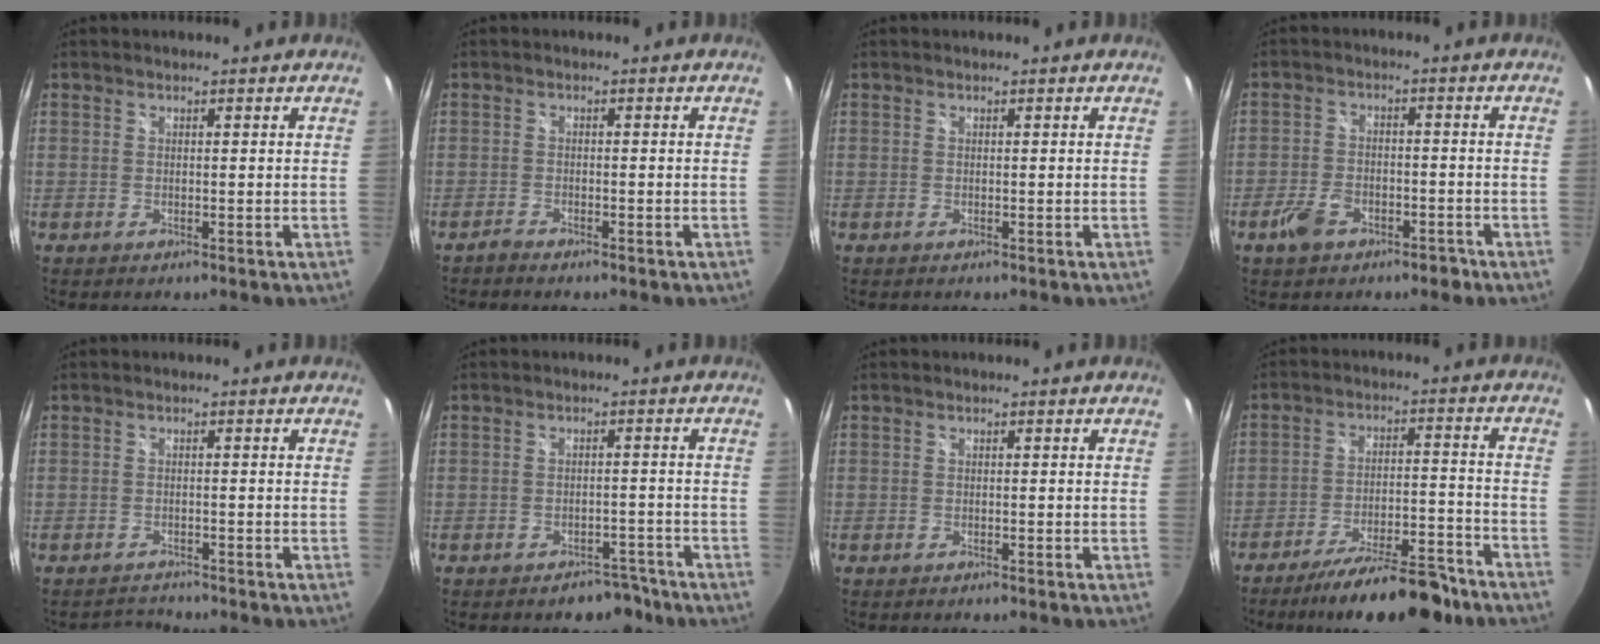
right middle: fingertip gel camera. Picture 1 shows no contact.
{"total": 2.0, "force": [-1.8, 0.7, 0.8], "torque": [-0.022, -0.001, -0.029]}
{"total": 0.0}
{"total": 6.3, "force": [-3.9, 3.8, 3.3], "torque": [-0.074, 0.005, -0.058]}
{"total": 2.1, "force": [-2.0, 0.1, -0.5], "torque": [0.000, 0.002, -0.038]}
{"total": 4.9, "force": [-3.8, 2.7, 1.2], "torque": [-0.019, 0.016, -0.042]}
{"total": 0.5, "force": [-0.5, 0.1, 0.2], "torque": [-0.003, -0.002, -0.009]}
{"total": 16.7, "force": [-13.5, 4.0, 9.0], "torque": [-0.153, -0.011, -0.196]}